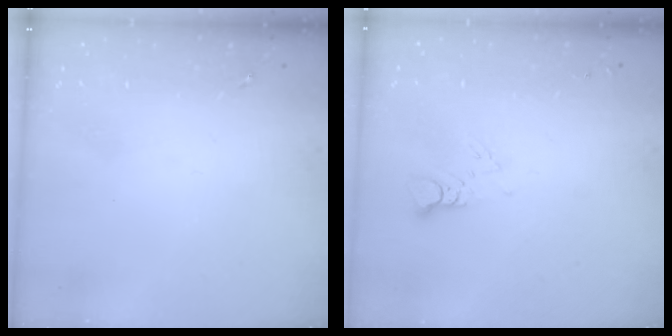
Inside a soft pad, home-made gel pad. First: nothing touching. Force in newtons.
{"total": 2.9, "press": 2.9, "slide": 0.2}